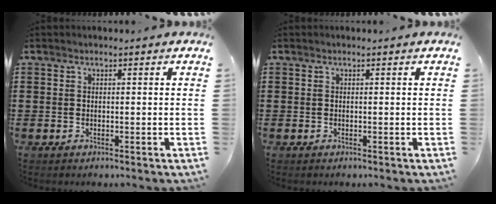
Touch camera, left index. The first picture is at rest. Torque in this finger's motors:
{"motor_torque": [-0.01, -0.01, 0.00, 0.01]}